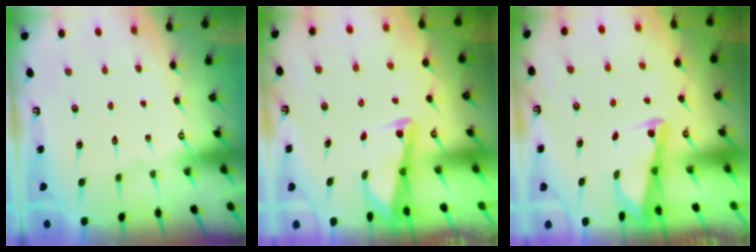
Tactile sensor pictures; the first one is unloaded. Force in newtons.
{"total": 2.9, "press": 2.9, "slide": 0.4}
{"total": 2.9, "press": 2.9, "slide": 0.4}